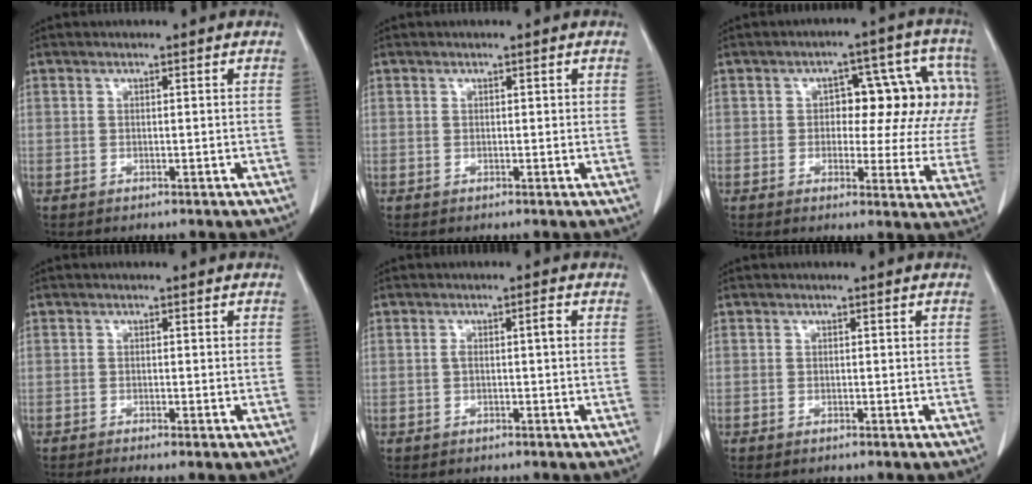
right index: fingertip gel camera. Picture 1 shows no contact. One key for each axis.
{"total": 0.6, "fx": 0.3, "fy": 0.3, "fz": 0.5, "tx": -0.004, "ty": 0.003, "tz": 0.004}
{"total": 13.9, "fx": 2.2, "fy": 6.6, "fz": 12.0, "tx": -0.130, "ty": 0.034, "tz": 0.025}
{"total": 2.2, "fx": -1.6, "fy": 0.0, "fz": 1.6, "tx": -0.027, "ty": -0.005, "tz": -0.030}
{"total": 1.8, "fx": 0.0, "fy": 0.2, "fz": 1.8, "tx": -0.031, "ty": 0.007, "tz": 0.002}
{"total": 0.5, "fx": -0.4, "fy": 0.1, "fz": 0.2, "tx": -0.007, "ty": -0.002, "tz": -0.008}